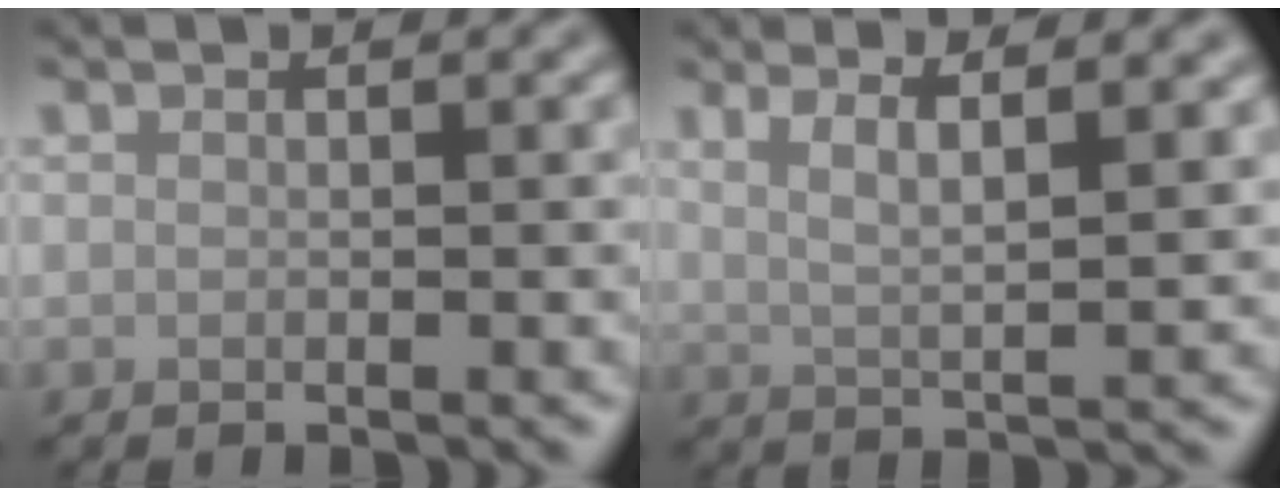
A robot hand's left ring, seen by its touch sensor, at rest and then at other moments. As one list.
[{"total": 5.1, "force": [3.0, 1.4, 4.0], "torque": [-0.054, 0.014, 0.034]}]